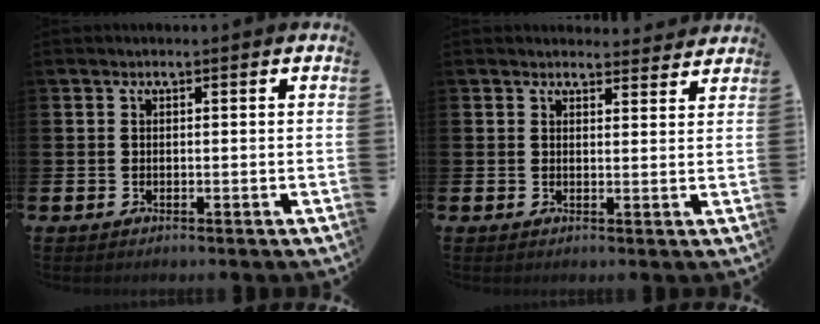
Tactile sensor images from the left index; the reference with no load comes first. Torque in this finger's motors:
{"motor_torque": [0.90, -1.24, 0.18, 0.00]}